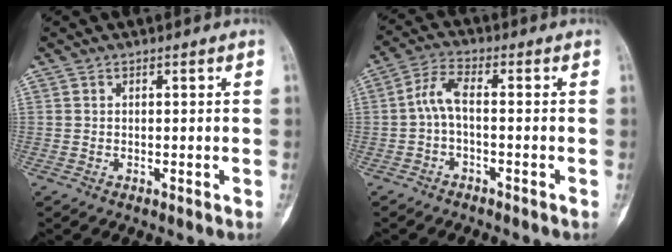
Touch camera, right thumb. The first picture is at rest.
{"total": 4.8, "force": [-0.9, 1.5, 4.4], "torque": [-0.098, 0.021, -0.025]}